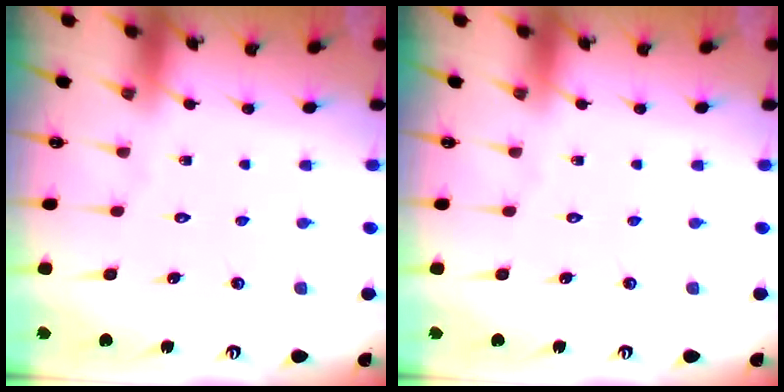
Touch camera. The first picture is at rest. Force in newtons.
{"total": 0.0}